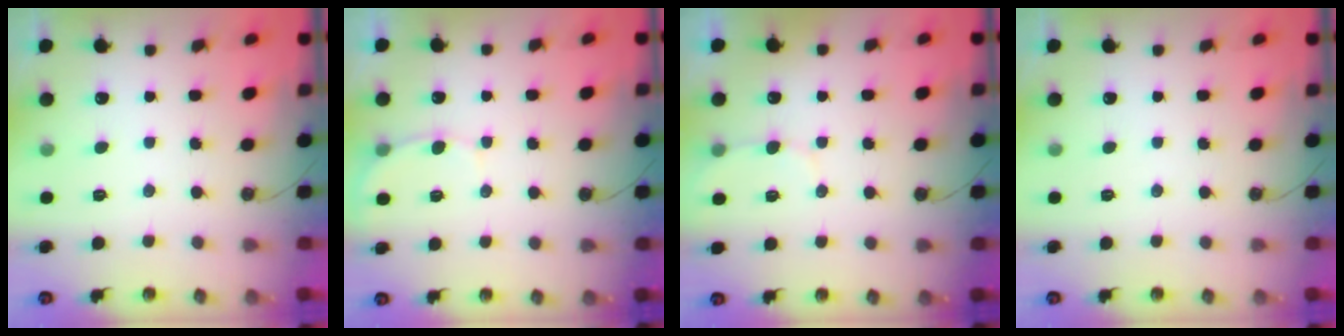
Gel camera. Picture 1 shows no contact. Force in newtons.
{"total": 5.3, "press": 5.3, "slide": 0.4}
{"total": 5.2, "press": 5.0, "slide": 1.3}
{"total": 0.0}